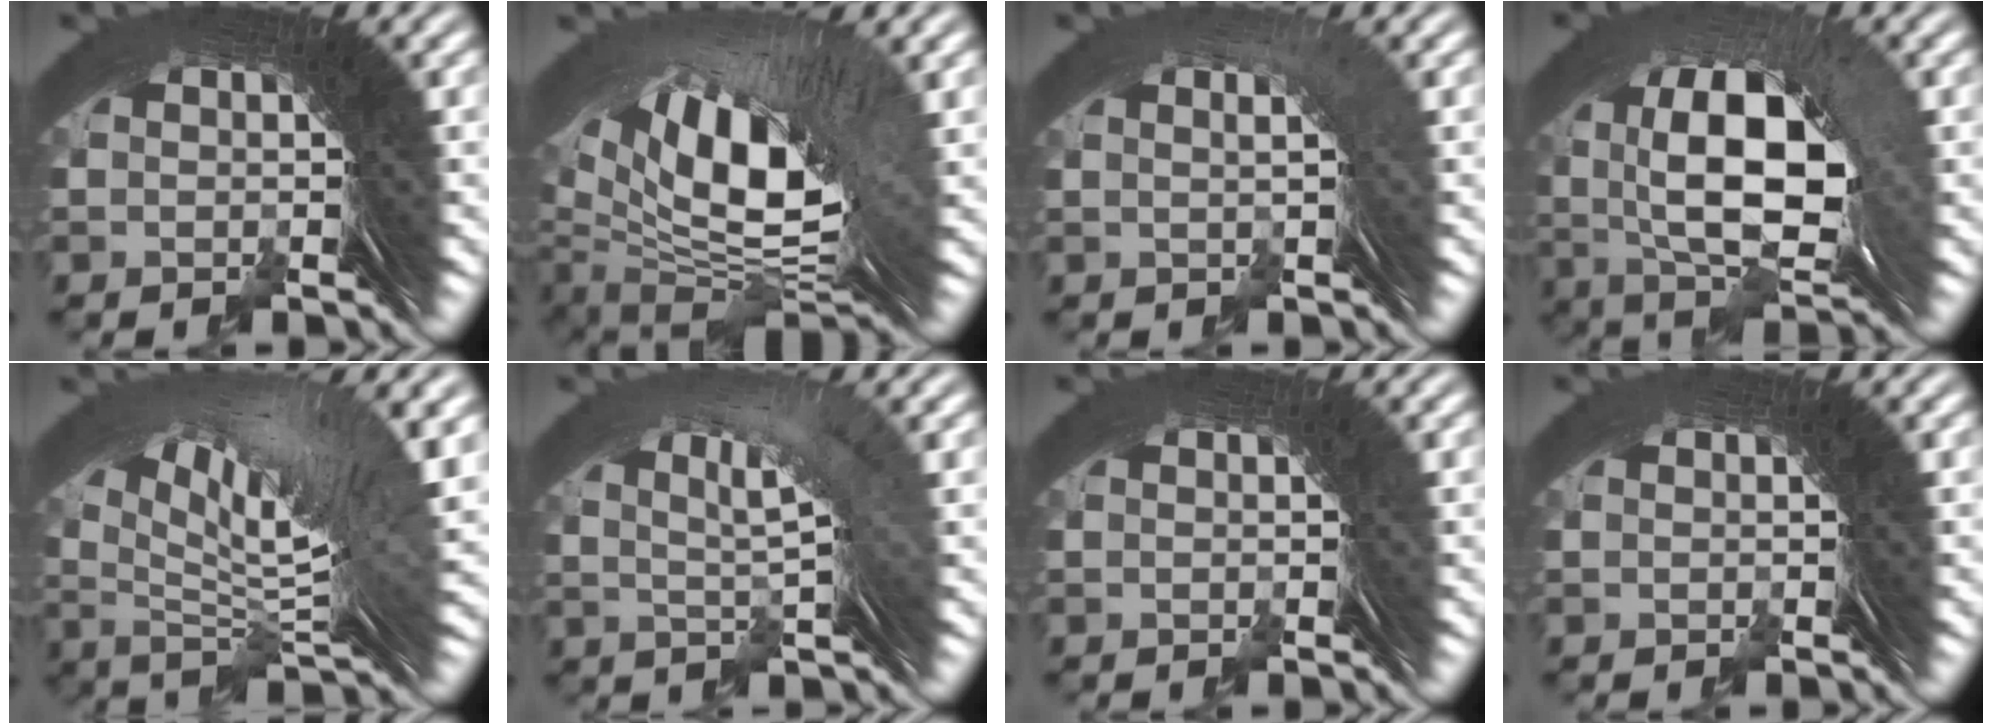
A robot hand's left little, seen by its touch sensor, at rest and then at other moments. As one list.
[{"total": 10.7, "force": [0.3, 5.5, 9.1], "torque": [-0.165, -0.031, 0.032]}, {"total": 1.4, "force": [0.1, -1.1, 0.9], "torque": [-0.004, 0.015, 0.003]}, {"total": 9.3, "force": [1.2, 4.7, 7.9], "torque": [-0.130, -0.009, 0.035]}, {"total": 10.1, "force": [3.5, 3.2, 9.0], "torque": [-0.130, 0.015, 0.054]}, {"total": 3.4, "force": [1.6, -0.7, 2.8], "torque": [-0.026, 0.018, 0.025]}, {"total": 0.0}, {"total": 0.0}]